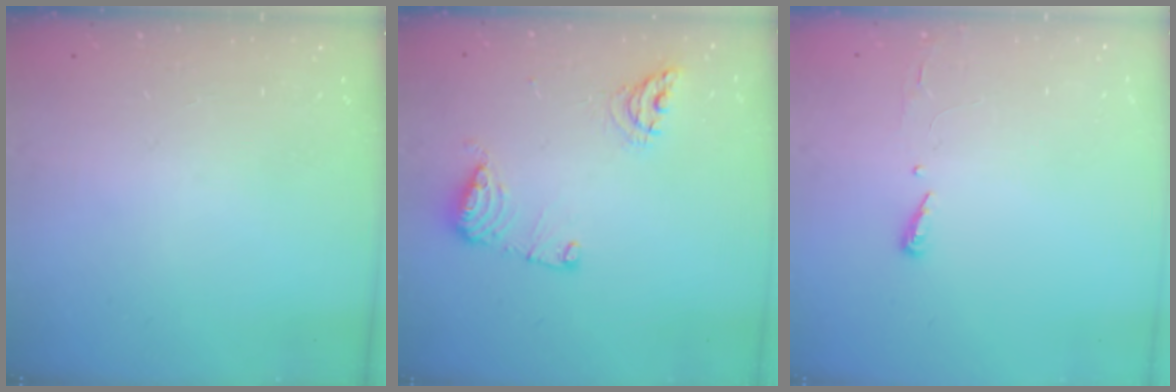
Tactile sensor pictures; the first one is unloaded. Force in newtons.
{"total": 10.2, "press": 10.1, "slide": 1.2}
{"total": 2.9, "press": 2.9, "slide": 0.4}